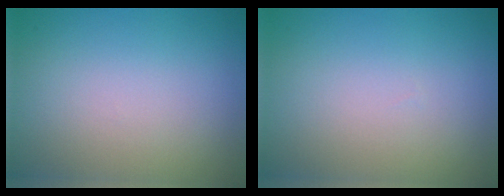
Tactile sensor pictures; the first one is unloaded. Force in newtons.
{"total": 0.0}